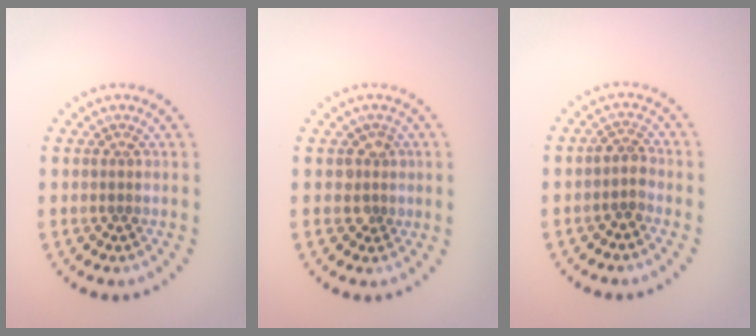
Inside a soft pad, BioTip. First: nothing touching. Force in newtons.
{"total": 1.5, "press": 1.3, "slide": 0.8}
{"total": 1.5, "press": 1.2, "slide": 0.8}